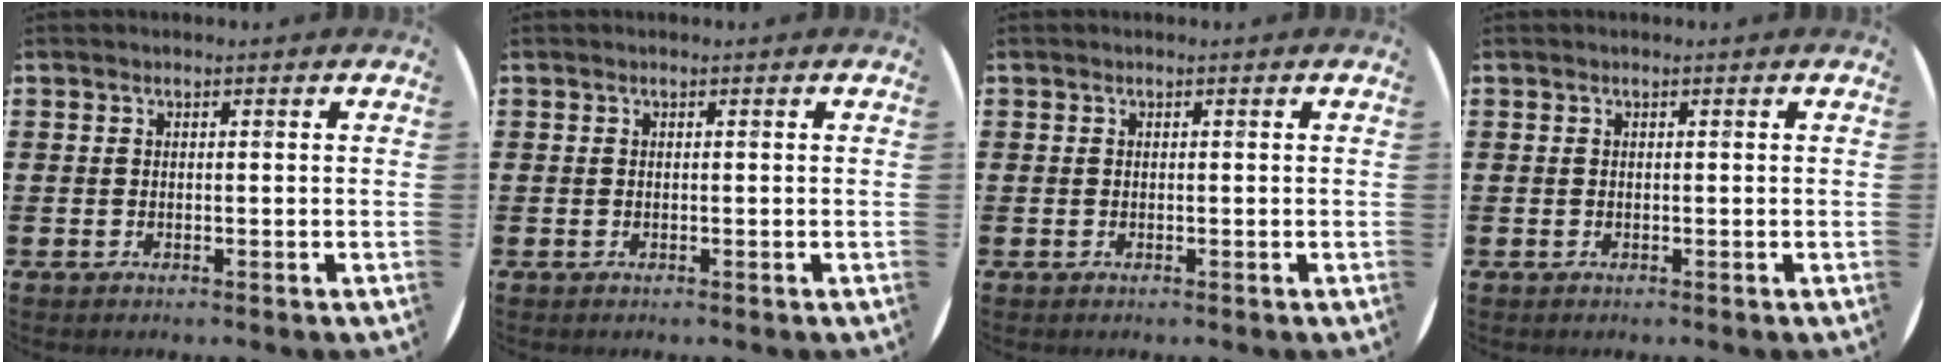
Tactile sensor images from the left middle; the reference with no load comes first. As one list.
[{"total": 0.0}, {"total": 0.0}, {"total": 0.0}]